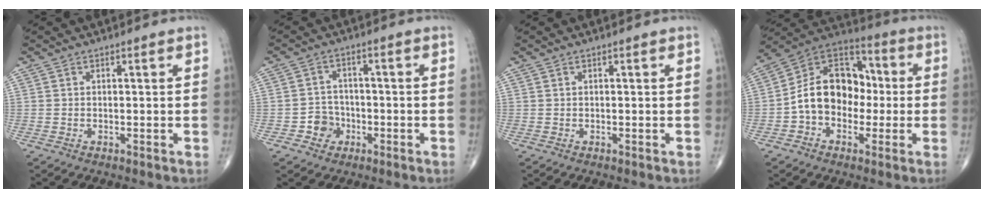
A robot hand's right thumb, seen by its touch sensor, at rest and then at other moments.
{"total": 4.5, "force": [-1.9, 3.9, 1.0], "torque": [0.011, 0.017, -0.035]}
{"total": 0.0}
{"total": 15.0, "force": [-1.3, 11.0, 10.2], "torque": [-0.137, 0.046, -0.037]}